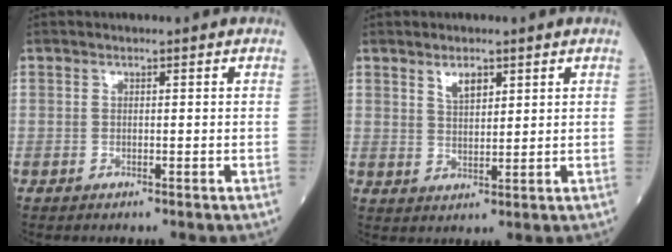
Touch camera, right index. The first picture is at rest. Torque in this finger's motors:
{"motor_torque": [0.29, 0.32, 0.02, 0.01]}